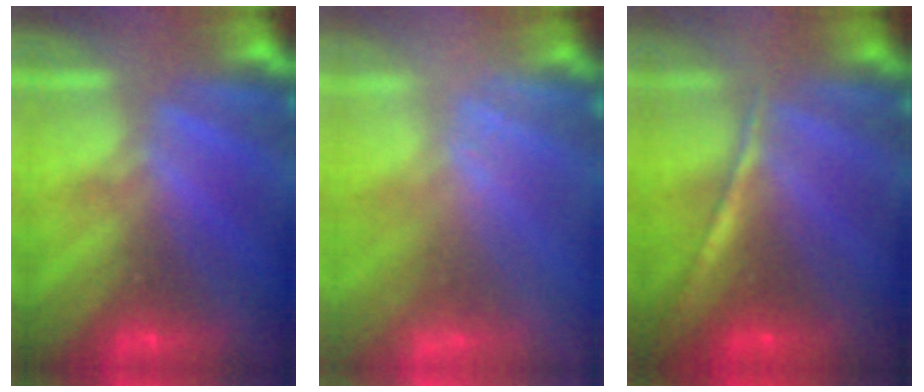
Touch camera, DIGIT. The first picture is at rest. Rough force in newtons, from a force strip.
{"total": 2.4}
{"total": 1.4}